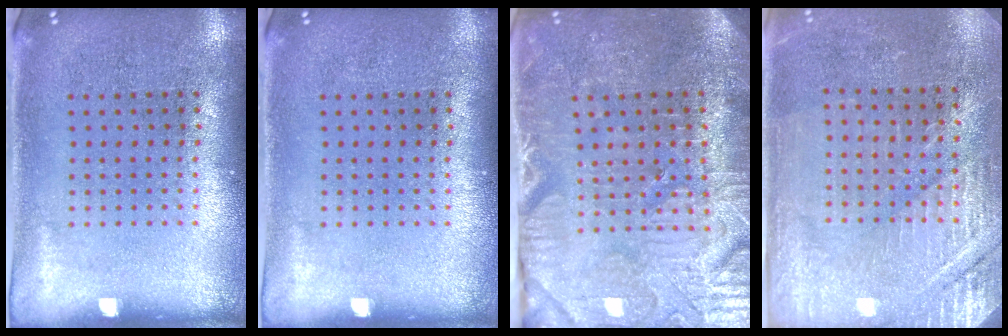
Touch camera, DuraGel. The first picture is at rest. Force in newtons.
{"total": 0.0}
{"total": 4.0, "press": 3.9, "slide": 0.8}
{"total": 2.9, "press": 2.9, "slide": 0.2}